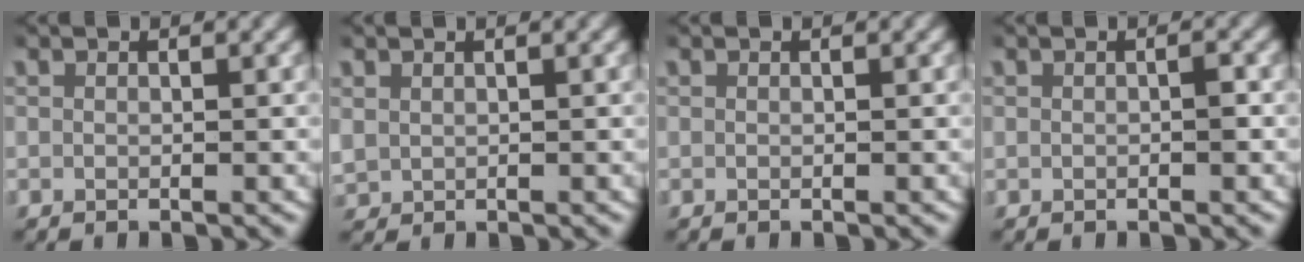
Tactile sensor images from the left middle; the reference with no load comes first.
{"total": 1.4, "force": [0.7, 1.1, 0.5], "torque": [-0.017, -0.001, 0.017]}
{"total": 0.0}
{"total": 0.7, "force": [-0.2, 0.3, 0.6], "torque": [-0.011, 0.000, -0.001]}